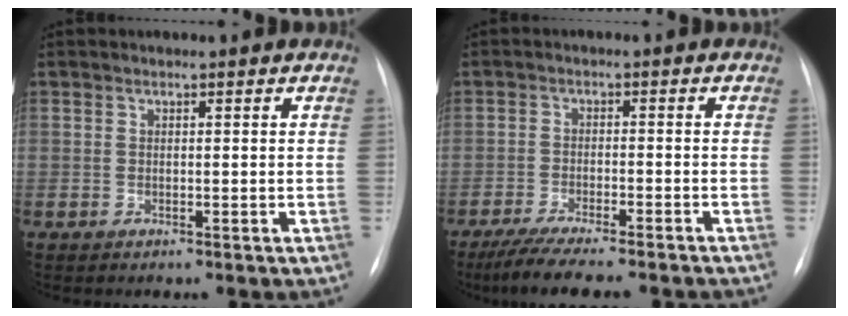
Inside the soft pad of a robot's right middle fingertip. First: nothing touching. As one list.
[{"total": 11.7, "force": [-10.0, 1.2, 6.1], "torque": [-0.088, -0.018, -0.148]}]